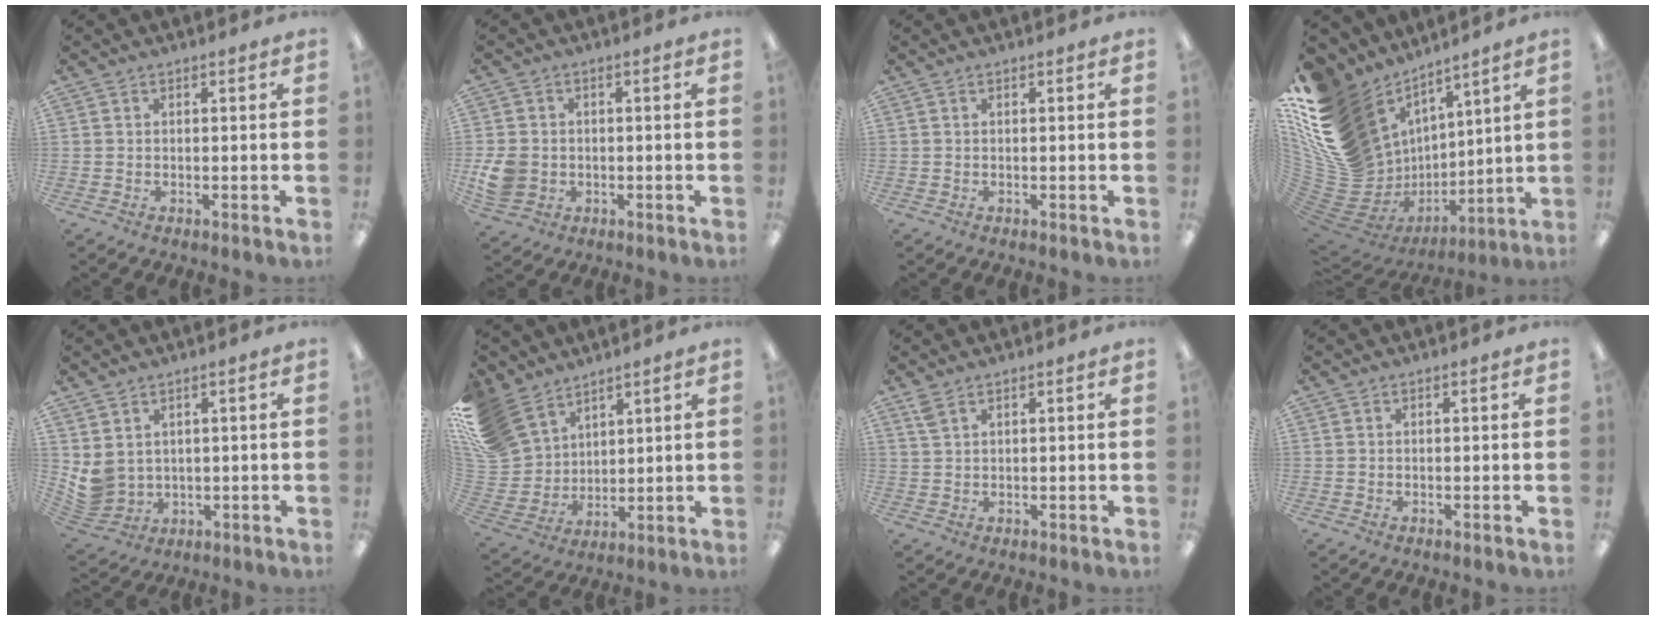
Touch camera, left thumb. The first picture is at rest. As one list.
[{"total": 6.6, "force": [-1.1, 5.7, 3.1], "torque": [-0.074, 0.008, -0.019]}, {"total": 0.0}, {"total": 21.9, "force": [7.8, 16.6, 12.1], "torque": [-0.247, -0.082, 0.192]}, {"total": 5.4, "force": [2.0, 4.7, 1.6], "torque": [-0.058, -0.014, 0.042]}, {"total": 15.2, "force": [9.7, 10.6, 5.1], "torque": [-0.132, -0.051, 0.195]}, {"total": 2.5, "force": [1.7, 1.1, 1.4], "torque": [-0.034, -0.001, 0.031]}, {"total": 0.0}]